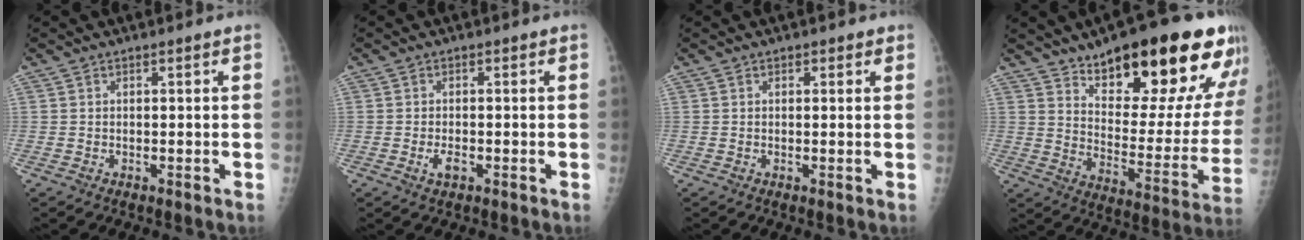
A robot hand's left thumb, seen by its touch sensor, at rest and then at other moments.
{"total": 2.2, "force": [-0.8, 1.2, 1.6], "torque": [-0.028, 0.000, -0.013]}
{"total": 1.2, "force": [0.7, 0.7, 0.6], "torque": [0.002, -0.002, 0.005]}
{"total": 26.0, "force": [16.5, 8.8, 18.1], "torque": [-0.209, -0.069, 0.244]}